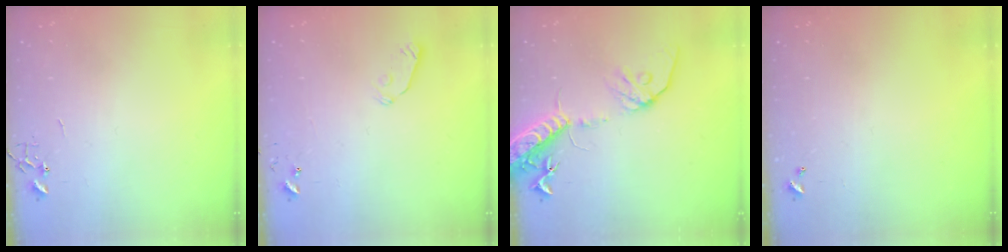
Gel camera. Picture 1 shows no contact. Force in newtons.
{"total": 5.9, "press": 5.9, "slide": 0.5}
{"total": 16.6, "press": 16.2, "slide": 3.5}
{"total": 0.0}